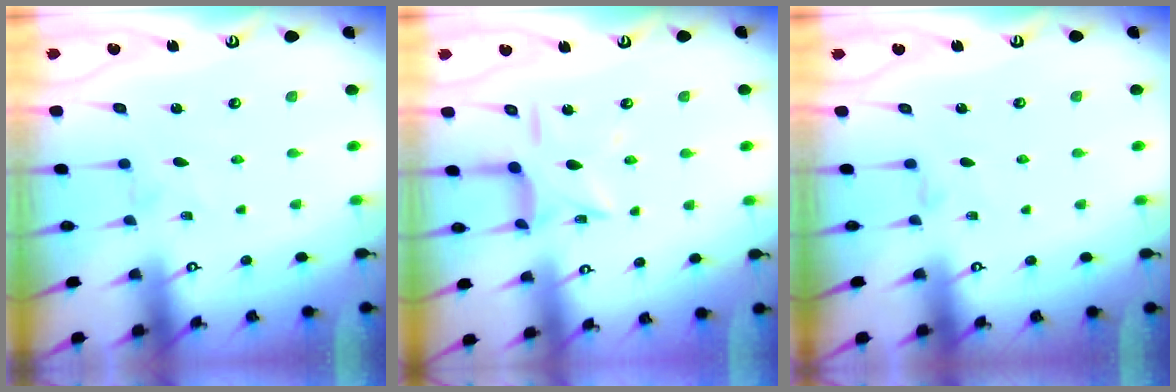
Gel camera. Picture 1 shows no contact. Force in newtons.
{"total": 11.2, "press": 11.1, "slide": 1.0}
{"total": 3.0, "press": 2.9, "slide": 0.5}